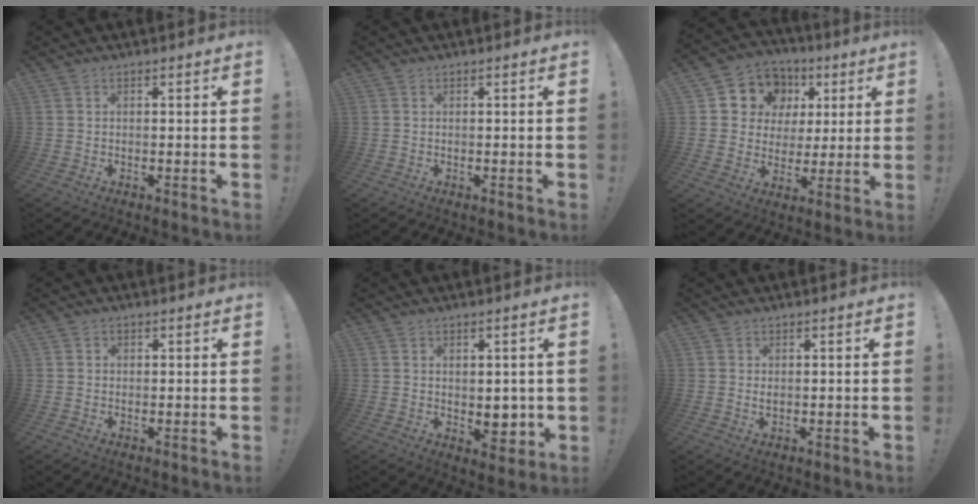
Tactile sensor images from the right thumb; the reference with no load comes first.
{"total": 0.0}
{"total": 11.0, "force": [3.8, 9.9, 3.1], "torque": [-0.046, -0.019, 0.083]}
{"total": 1.0, "force": [0.2, 0.9, 0.2], "torque": [0.002, 0.001, 0.003]}
{"total": 6.3, "force": [-0.2, 4.6, 4.3], "torque": [-0.038, 0.002, 0.002]}
{"total": 0.7, "force": [0.3, 0.4, 0.5], "torque": [-0.003, -0.002, 0.003]}